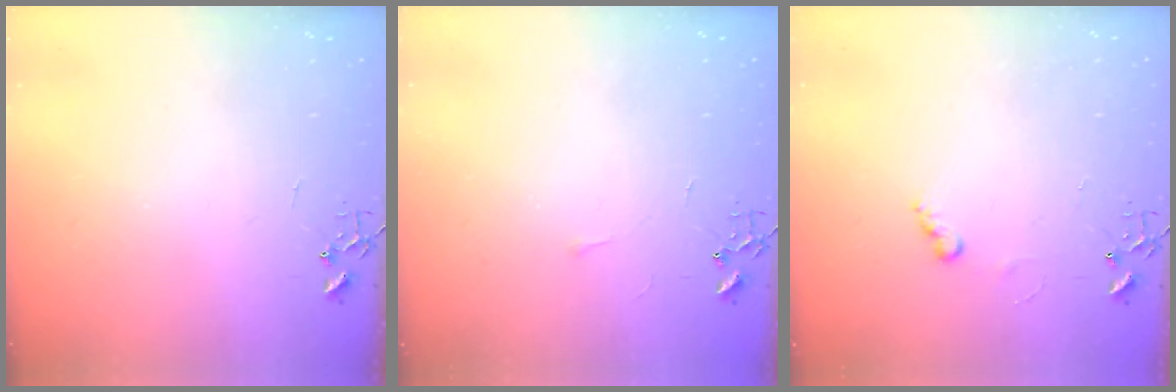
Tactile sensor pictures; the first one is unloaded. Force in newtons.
{"total": 3.3, "press": 3.2, "slide": 0.5}
{"total": 5.0, "press": 5.0, "slide": 0.5}